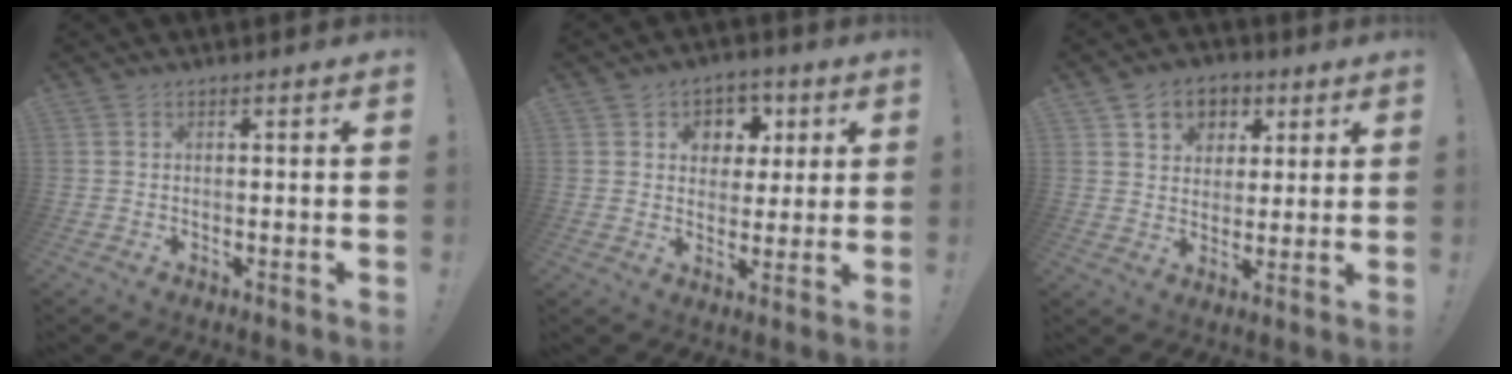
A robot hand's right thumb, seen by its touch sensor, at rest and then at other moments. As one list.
[{"total": 7.2, "force": [1.9, 6.8, 1.6], "torque": [-0.010, -0.013, 0.039]}, {"total": 8.2, "force": [3.3, 7.1, 2.4], "torque": [-0.025, -0.017, 0.065]}]